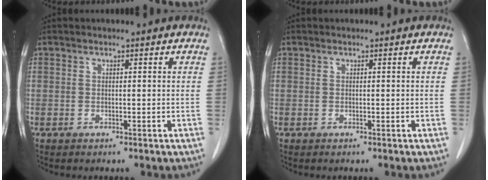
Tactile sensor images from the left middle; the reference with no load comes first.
{"total": 0.0}